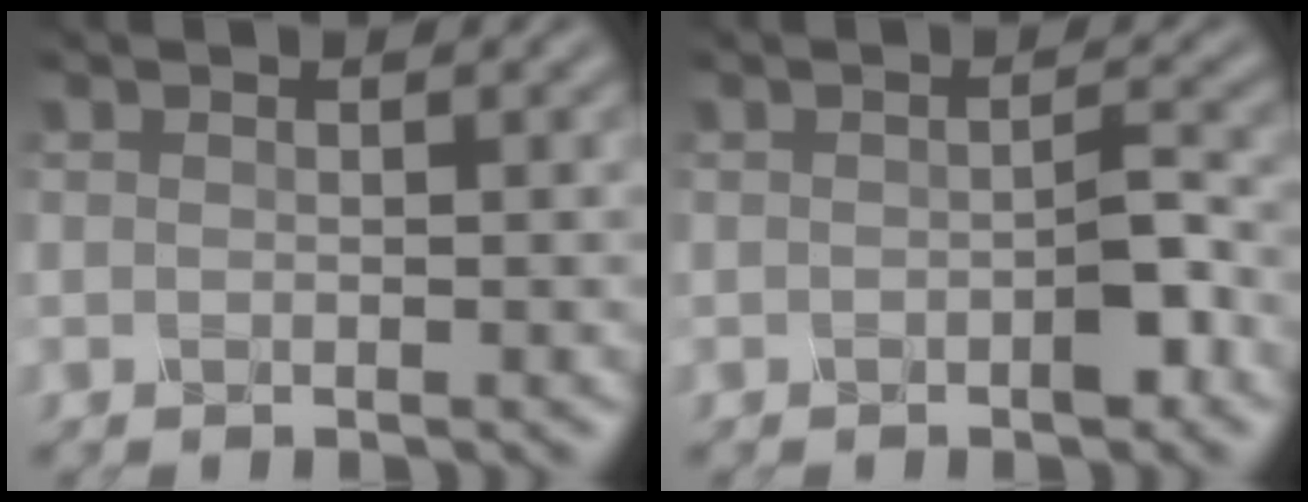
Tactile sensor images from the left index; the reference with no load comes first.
{"total": 1.9, "force": [-0.9, 0.4, 1.7], "torque": [-0.031, 0.007, -0.017]}